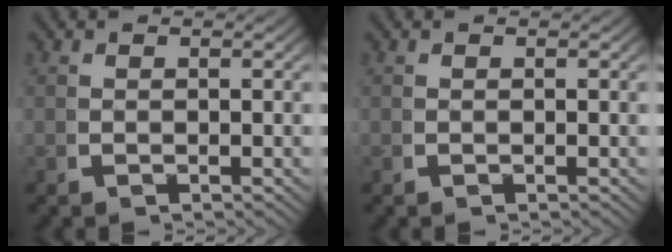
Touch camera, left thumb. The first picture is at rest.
{"total": 0.0}